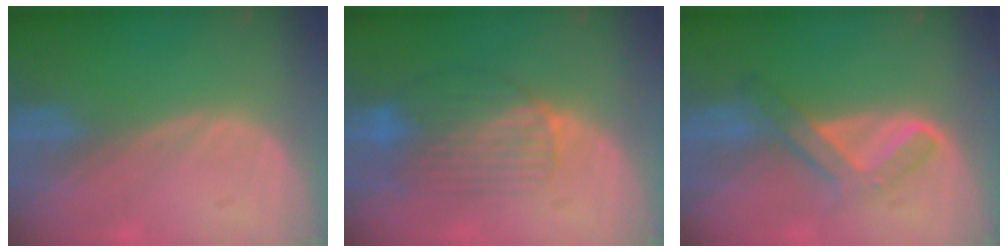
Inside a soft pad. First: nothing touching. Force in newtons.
{"total": 8.0, "press": 7.6, "slide": 2.7}
{"total": 6.0, "press": 5.3, "slide": 2.8}